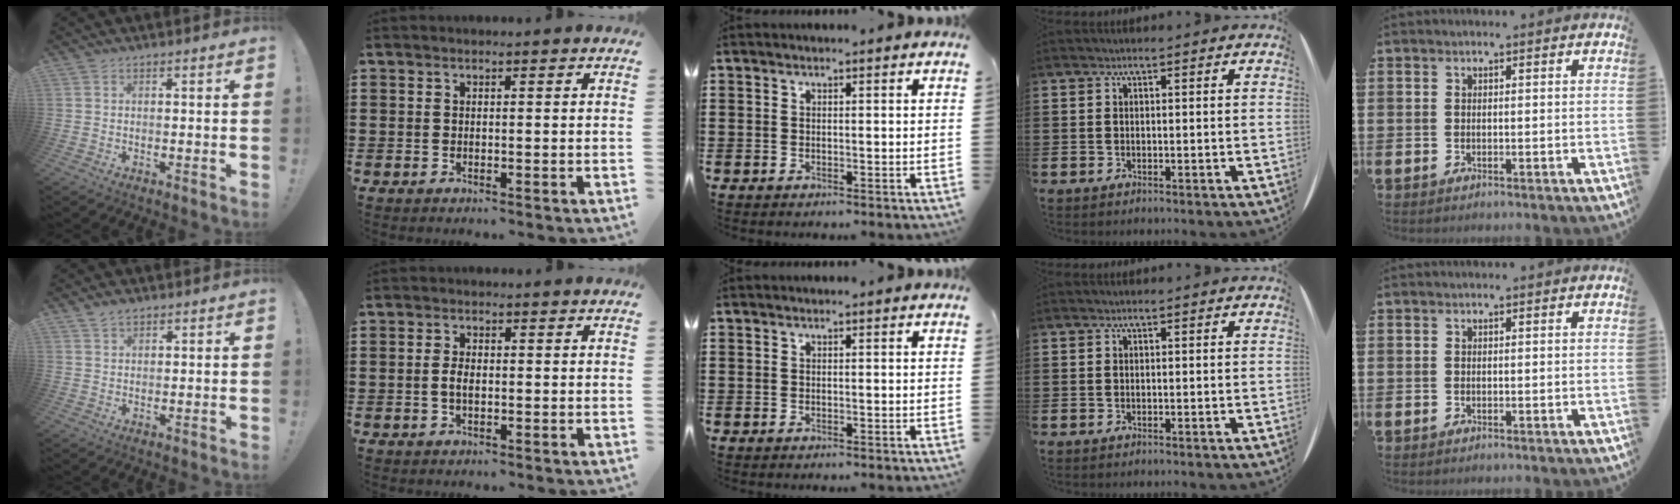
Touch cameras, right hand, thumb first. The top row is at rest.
{"thumb": {"total": 2.5, "force": [2.0, 1.2, 0.8], "torque": [-0.011, -0.010, 0.037]}, "index": {"total": 2.3, "force": [-0.3, 1.1, 2.0], "torque": [-0.045, 0.000, -0.008]}}